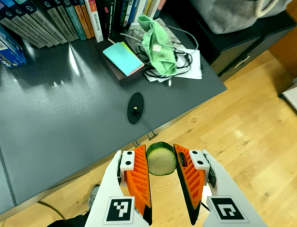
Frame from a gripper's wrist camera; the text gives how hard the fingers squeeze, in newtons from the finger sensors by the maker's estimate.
{"total": 8.8, "left": 8.6, "right": 9.1}